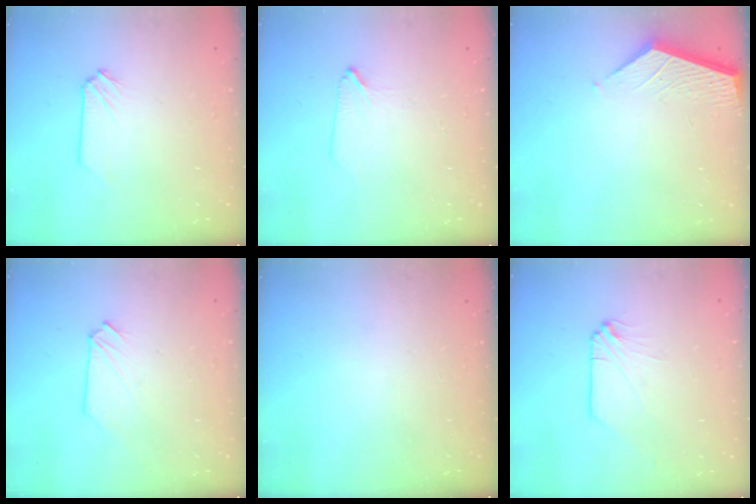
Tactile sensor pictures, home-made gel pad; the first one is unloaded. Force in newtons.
{"total": 1.2, "press": 1.2, "slide": 0.3}
{"total": 2.2, "press": 2.2, "slide": 0.2}
{"total": 0.0}
{"total": 0.0}
{"total": 0.0}